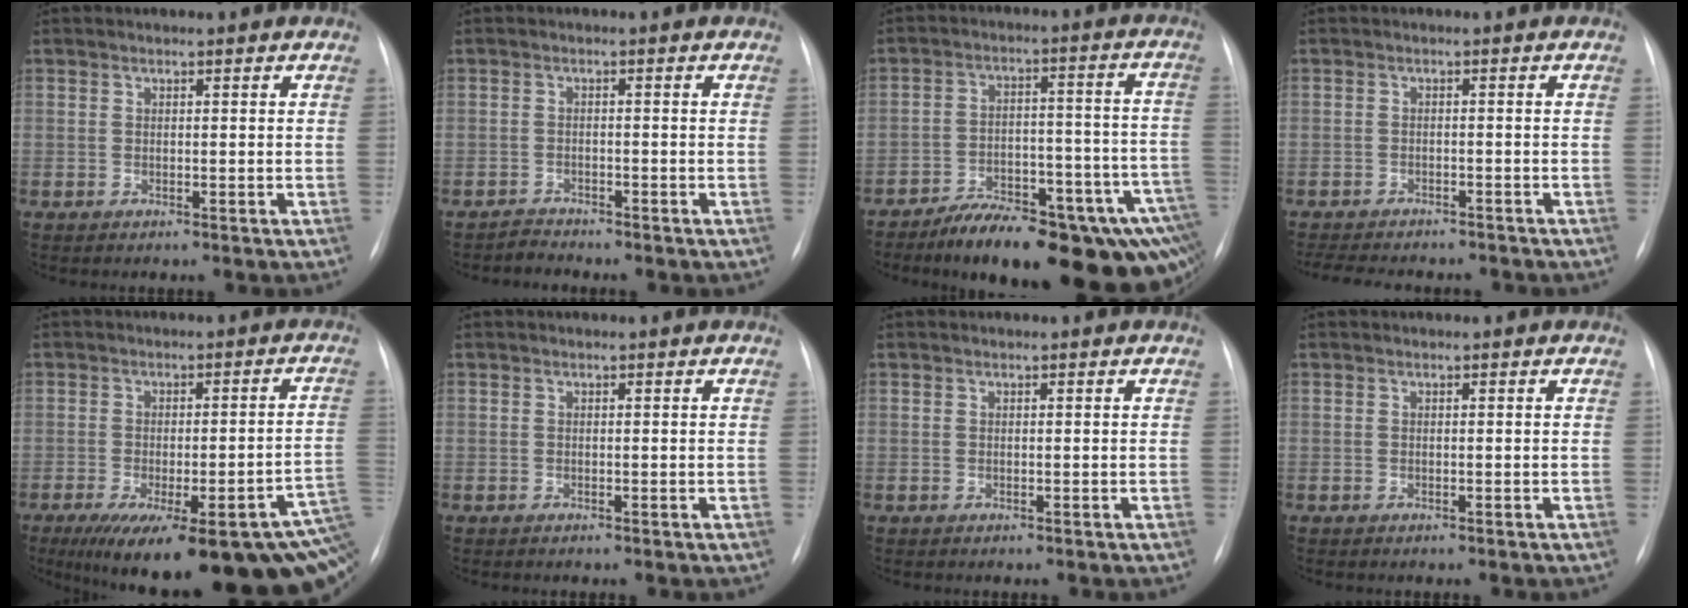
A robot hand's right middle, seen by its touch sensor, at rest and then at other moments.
{"total": 1.6, "force": [-1.4, 0.2, -0.6], "torque": [0.009, -0.008, -0.025]}
{"total": 21.5, "force": [-14.5, 5.5, 14.9], "torque": [-0.116, 0.035, -0.197]}
{"total": 11.5, "force": [-10.1, 3.5, 4.4], "torque": [-0.085, -0.005, -0.129]}
{"total": 25.8, "force": [-14.1, 5.7, 20.8], "torque": [-0.213, -0.018, -0.175]}
{"total": 0.0}
{"total": 0.0}
{"total": 0.0}